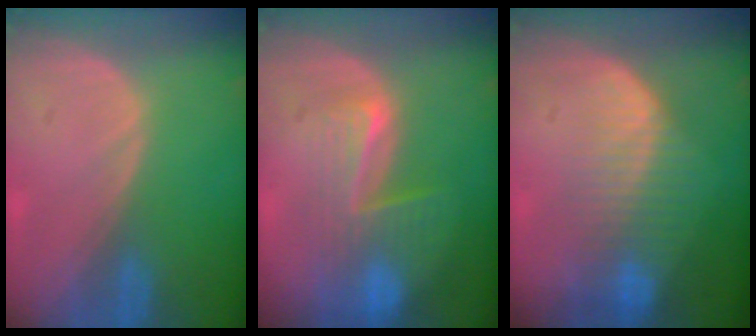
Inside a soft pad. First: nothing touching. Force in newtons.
{"total": 7.8, "press": 7.2, "slide": 3.1}
{"total": 8.5, "press": 7.2, "slide": 4.6}